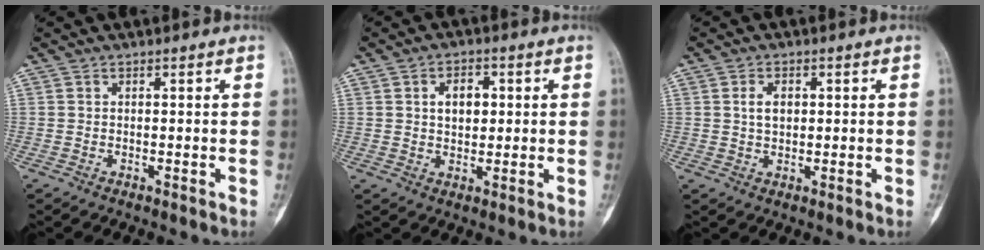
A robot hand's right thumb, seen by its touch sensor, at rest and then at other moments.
{"total": 5.3, "force": [1.2, 3.6, 3.8], "torque": [-0.040, -0.001, 0.018]}
{"total": 3.3, "force": [0.8, 2.2, 2.4], "torque": [-0.036, 0.001, 0.014]}